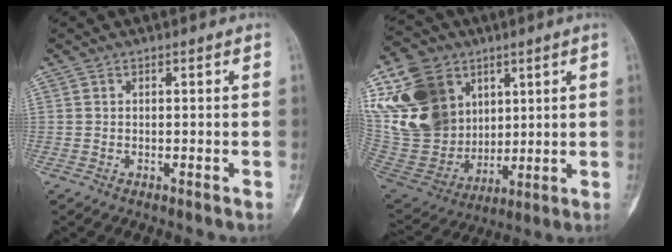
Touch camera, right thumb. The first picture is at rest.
{"total": 26.1, "force": [9.5, 19.7, 14.3], "torque": [-0.295, 0.000, 0.198]}